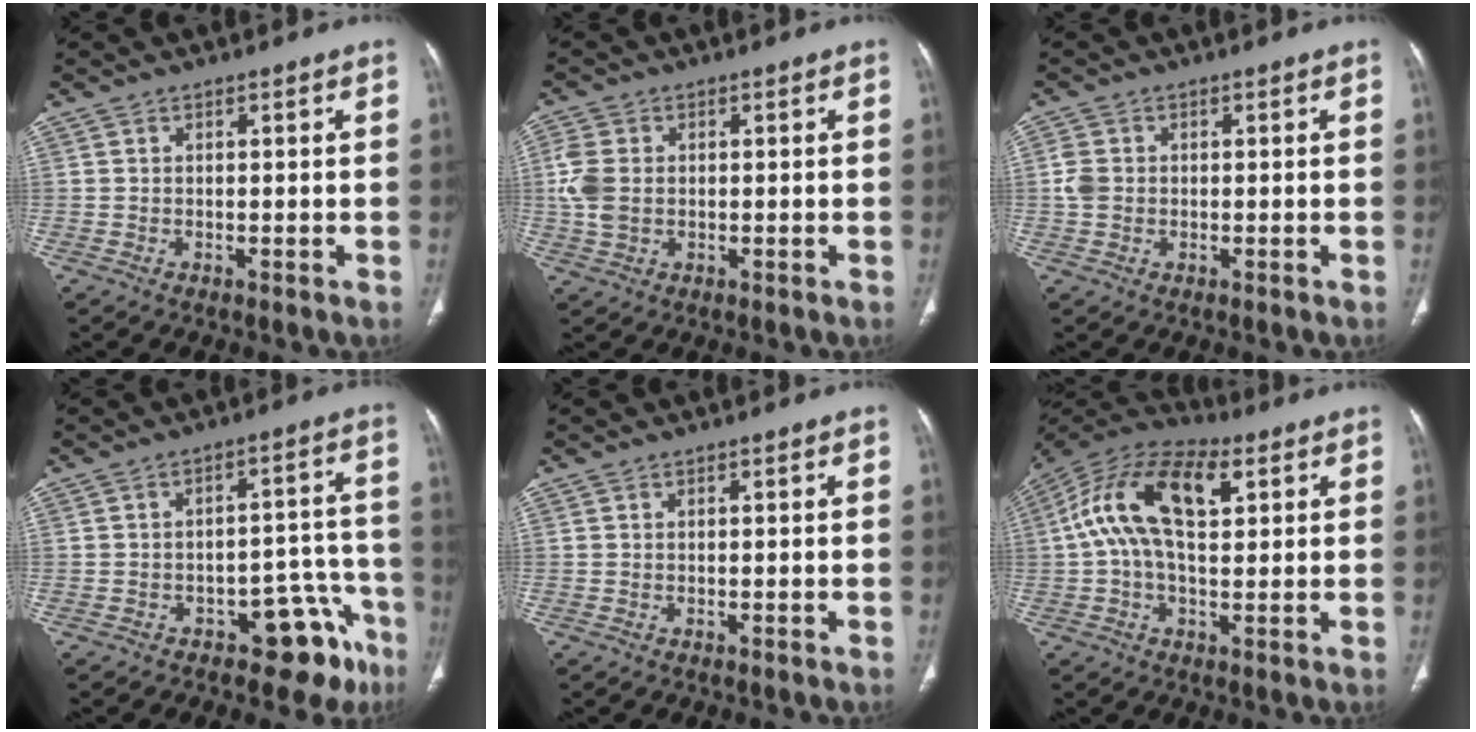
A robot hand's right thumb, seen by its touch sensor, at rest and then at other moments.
{"total": 5.7, "force": [0.2, 4.1, 3.9], "torque": [-0.099, 0.004, 0.007]}
{"total": 2.9, "force": [-0.1, 2.5, 1.6], "torque": [-0.036, 0.006, -0.004]}
{"total": 10.5, "force": [-6.6, 5.6, 6.0], "torque": [-0.025, 0.074, -0.086]}
{"total": 0.0}
{"total": 16.1, "force": [4.0, 8.2, 13.2], "torque": [-0.246, 0.033, 0.063]}